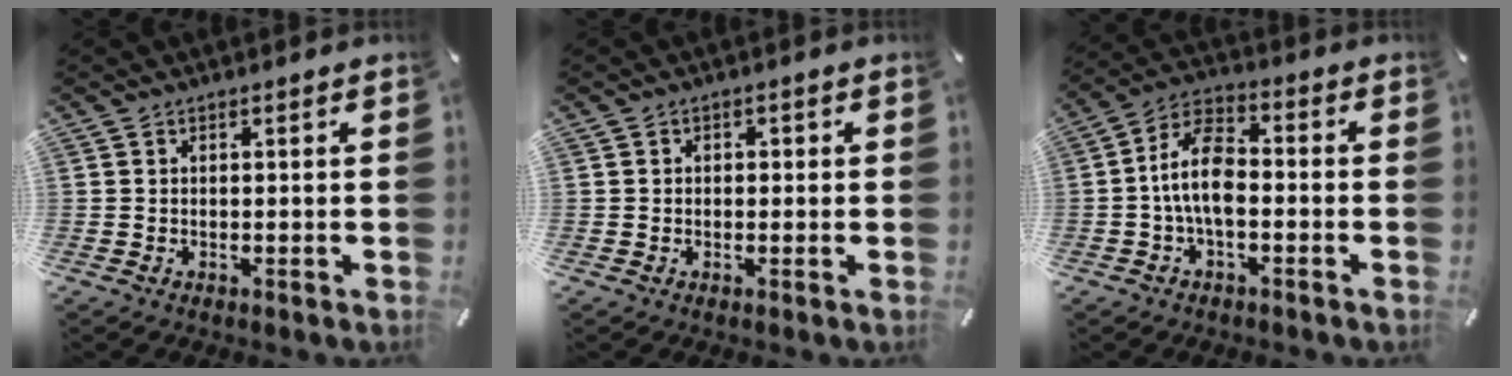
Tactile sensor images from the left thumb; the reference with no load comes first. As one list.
[{"total": 1.2, "force": [-0.2, 1.1, 0.5], "torque": [-0.011, 0.005, -0.006]}, {"total": 10.5, "force": [-2.2, 5.4, 8.8], "torque": [-0.178, 0.016, -0.040]}]